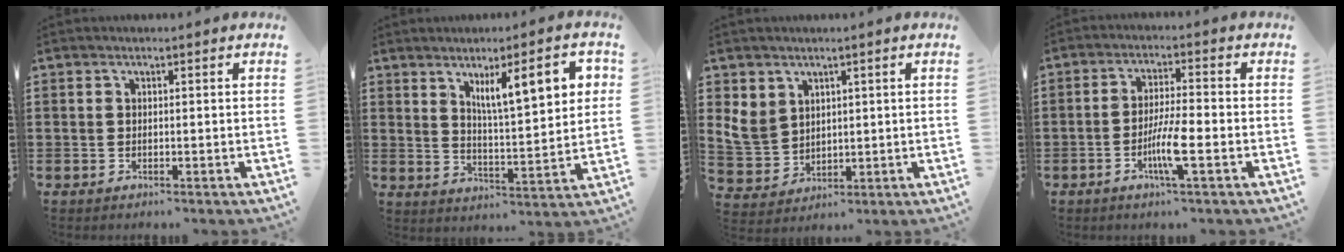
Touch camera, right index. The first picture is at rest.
{"total": 9.4, "force": [4.4, 2.2, 7.9], "torque": [-0.135, -0.004, 0.069]}
{"total": 5.5, "force": [2.2, 4.7, 1.9], "torque": [-0.070, 0.009, 0.040]}
{"total": 6.2, "force": [-2.2, 0.7, 5.8], "torque": [-0.110, -0.010, -0.041]}